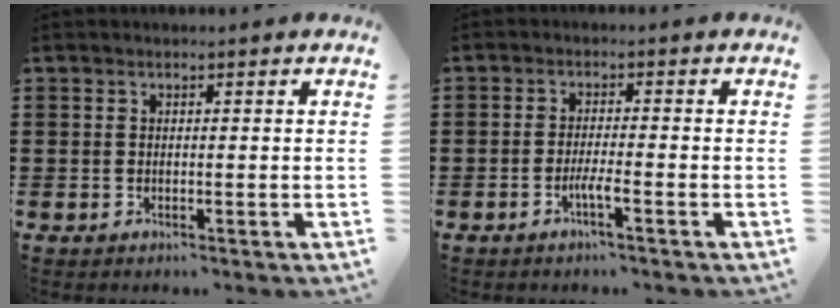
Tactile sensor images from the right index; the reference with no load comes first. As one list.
[{"total": 3.0, "force": [-1.6, 0.0, 2.5], "torque": [-0.050, -0.005, -0.032]}]